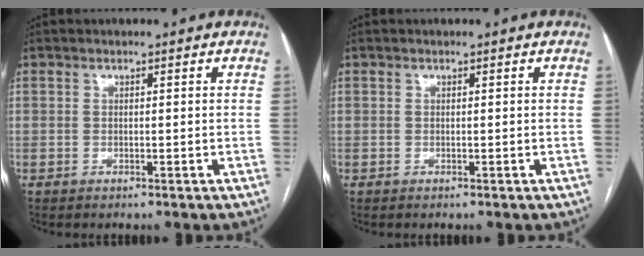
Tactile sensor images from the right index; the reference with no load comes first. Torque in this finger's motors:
{"motor_torque": [0.00, 0.00, 0.00, 0.00]}